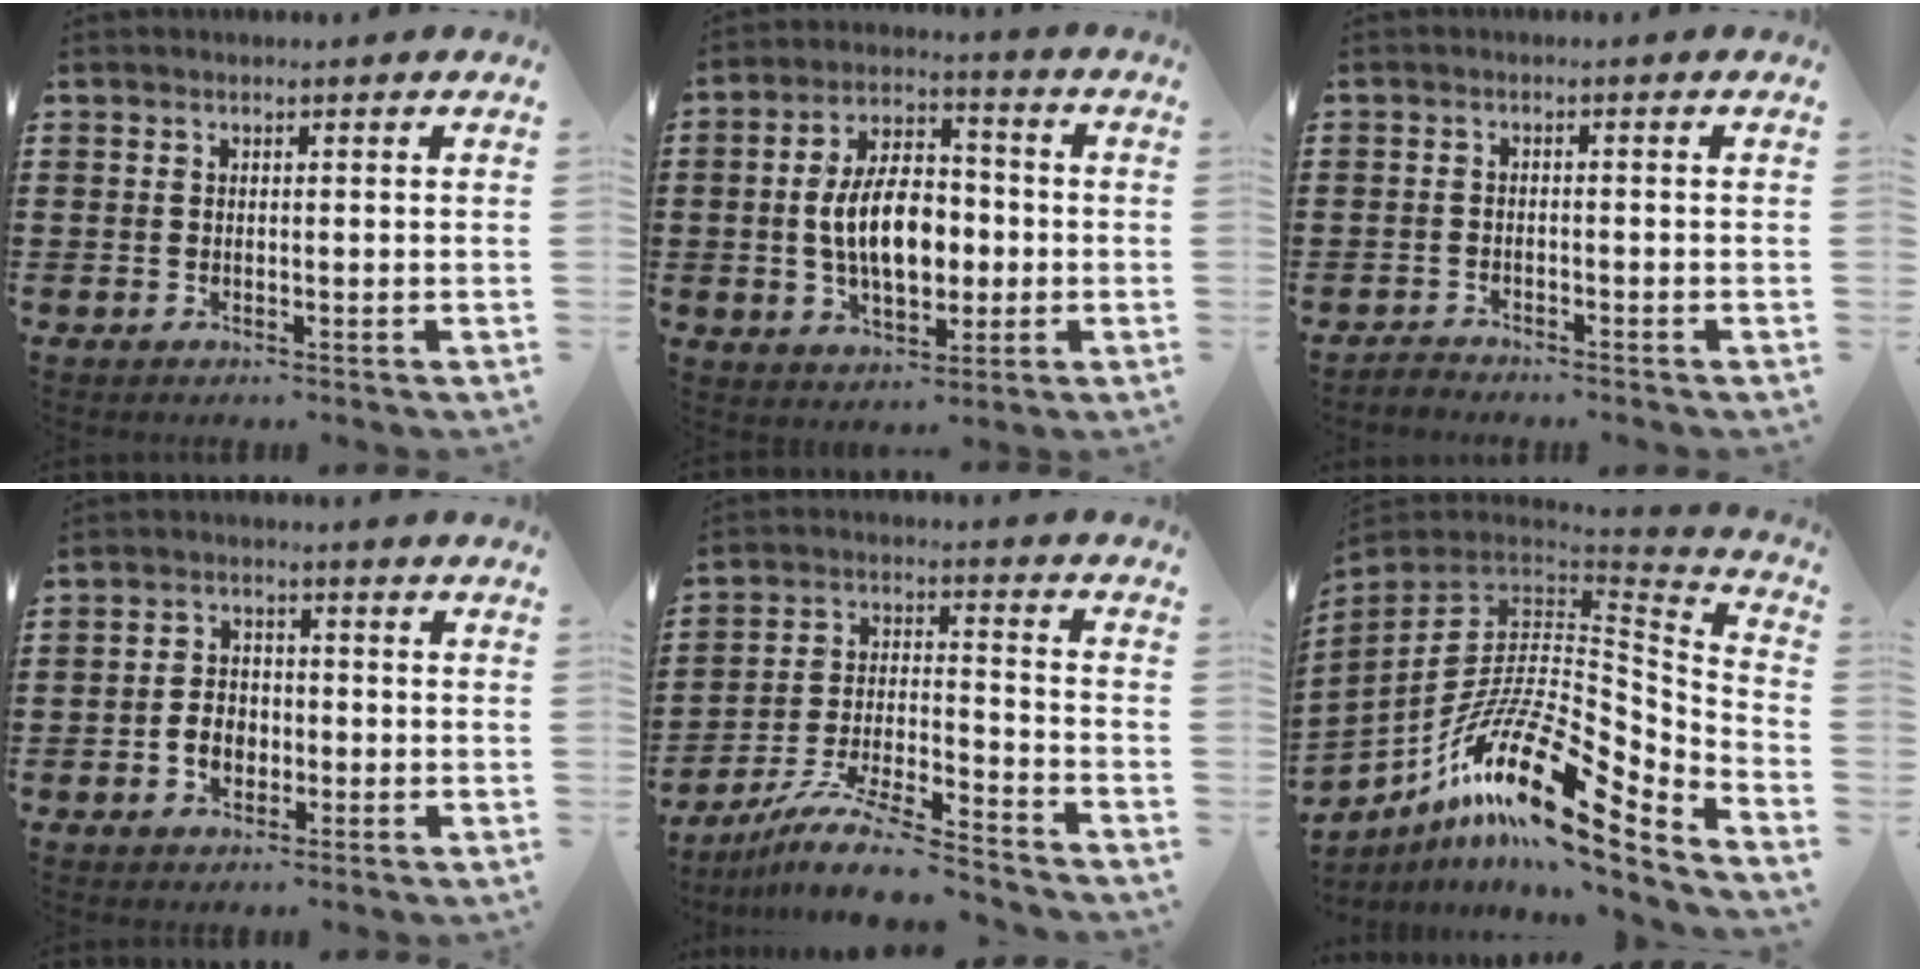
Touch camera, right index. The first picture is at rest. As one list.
[{"total": 10.0, "force": [-0.8, 5.8, 8.1], "torque": [-0.154, 0.007, -0.019]}, {"total": 1.3, "force": [-1.3, 0.2, -0.1], "torque": [-0.004, 0.004, -0.029]}, {"total": 3.8, "force": [-1.2, 2.9, 2.1], "torque": [-0.046, 0.005, -0.024]}, {"total": 10.4, "force": [-9.1, 1.1, 5.0], "torque": [-0.090, 0.019, -0.176]}, {"total": 20.1, "force": [-9.8, 7.3, 15.9], "torque": [-0.308, 0.008, -0.181]}]